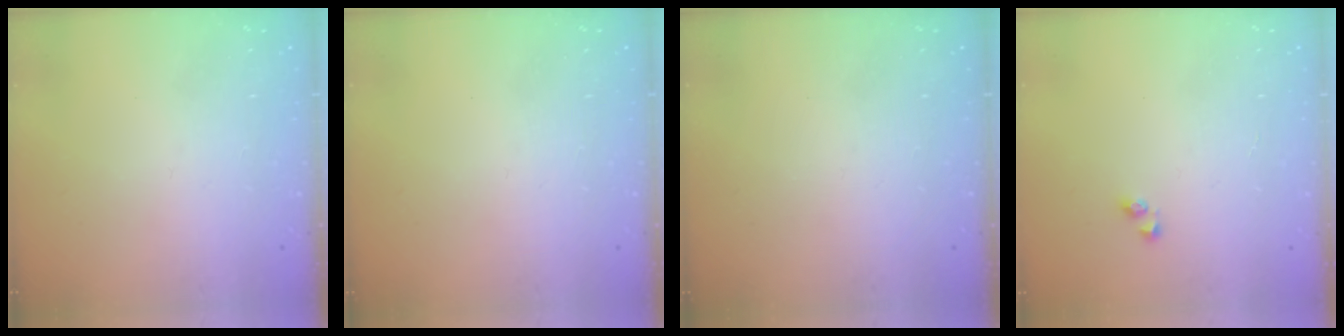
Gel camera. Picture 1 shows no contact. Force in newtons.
{"total": 0.0}
{"total": 0.0}
{"total": 2.6, "press": 2.6, "slide": 0.3}